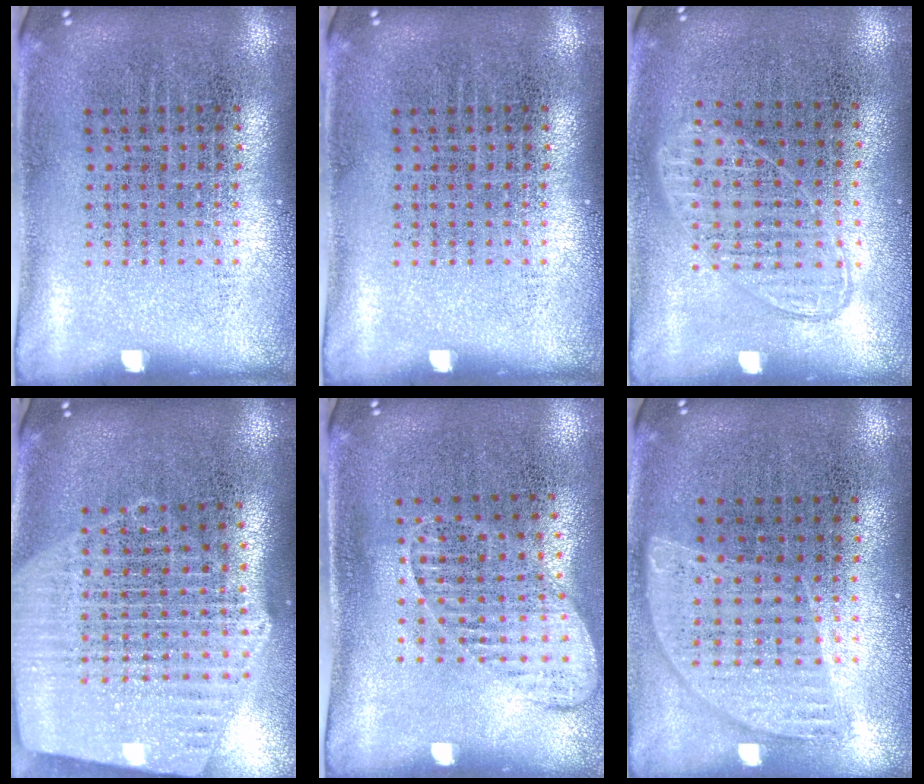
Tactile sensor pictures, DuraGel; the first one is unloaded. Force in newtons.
{"total": 0.0}
{"total": 0.9, "press": 0.9, "slide": 0.3}
{"total": 2.6, "press": 2.2, "slide": 1.4}
{"total": 1.4, "press": 1.2, "slide": 0.9}
{"total": 0.8, "press": 0.8, "slide": 0.2}